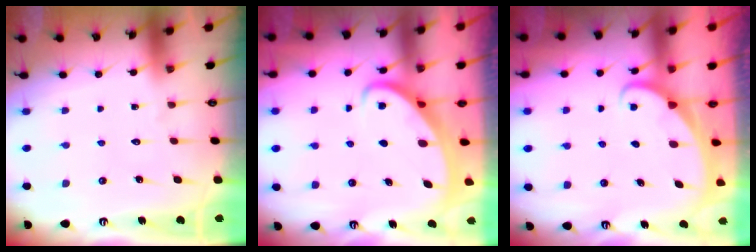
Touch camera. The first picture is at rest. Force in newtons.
{"total": 4.1, "press": 4.1, "slide": 0.5}
{"total": 1.8, "press": 1.7, "slide": 0.1}